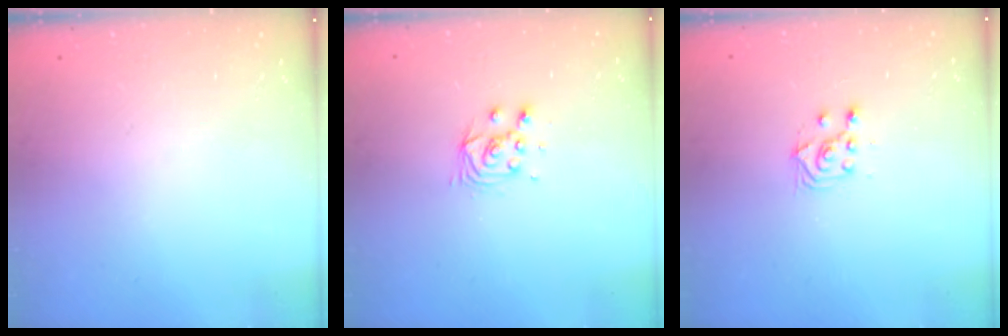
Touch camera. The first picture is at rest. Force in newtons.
{"total": 5.5, "press": 5.5, "slide": 0.5}
{"total": 5.0, "press": 5.0, "slide": 0.8}